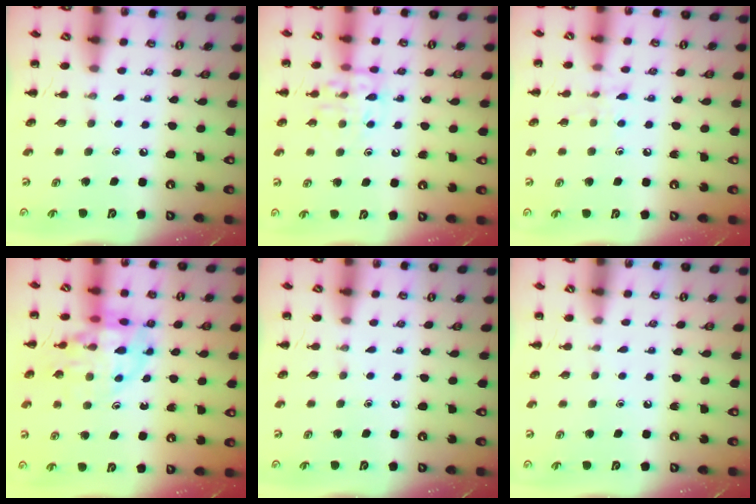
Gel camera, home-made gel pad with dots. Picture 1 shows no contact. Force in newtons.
{"total": 11.3, "press": 11.3, "slide": 0.9}
{"total": 6.8, "press": 6.5, "slide": 1.8}
{"total": 12.5, "press": 12.4, "slide": 2.1}
{"total": 0.0}
{"total": 0.6, "press": 0.6, "slide": 0.2}